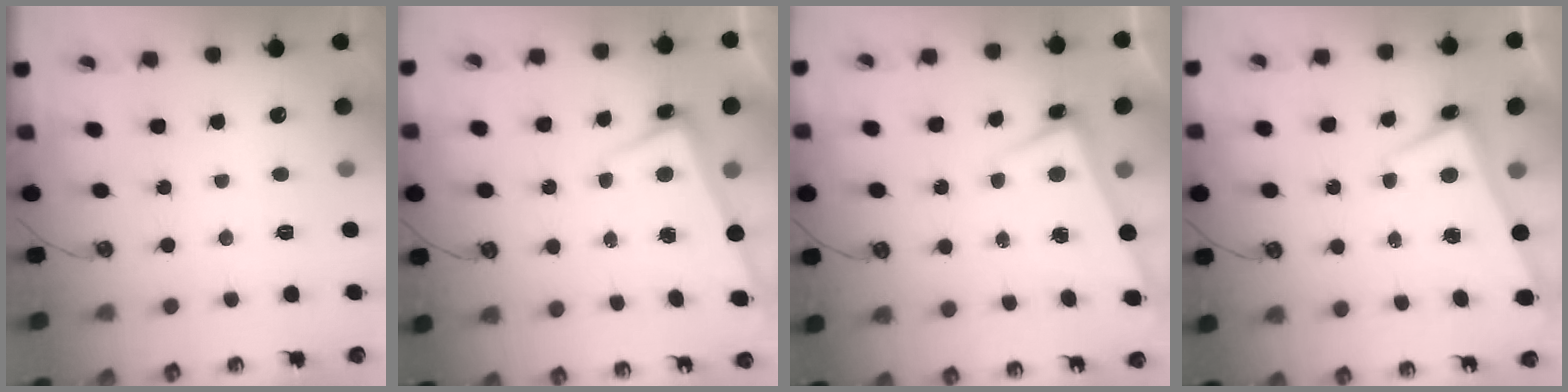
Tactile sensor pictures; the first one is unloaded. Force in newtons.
{"total": 2.6, "press": 2.4, "slide": 1.0}
{"total": 2.6, "press": 2.5, "slide": 0.7}
{"total": 2.7, "press": 2.6, "slide": 0.8}